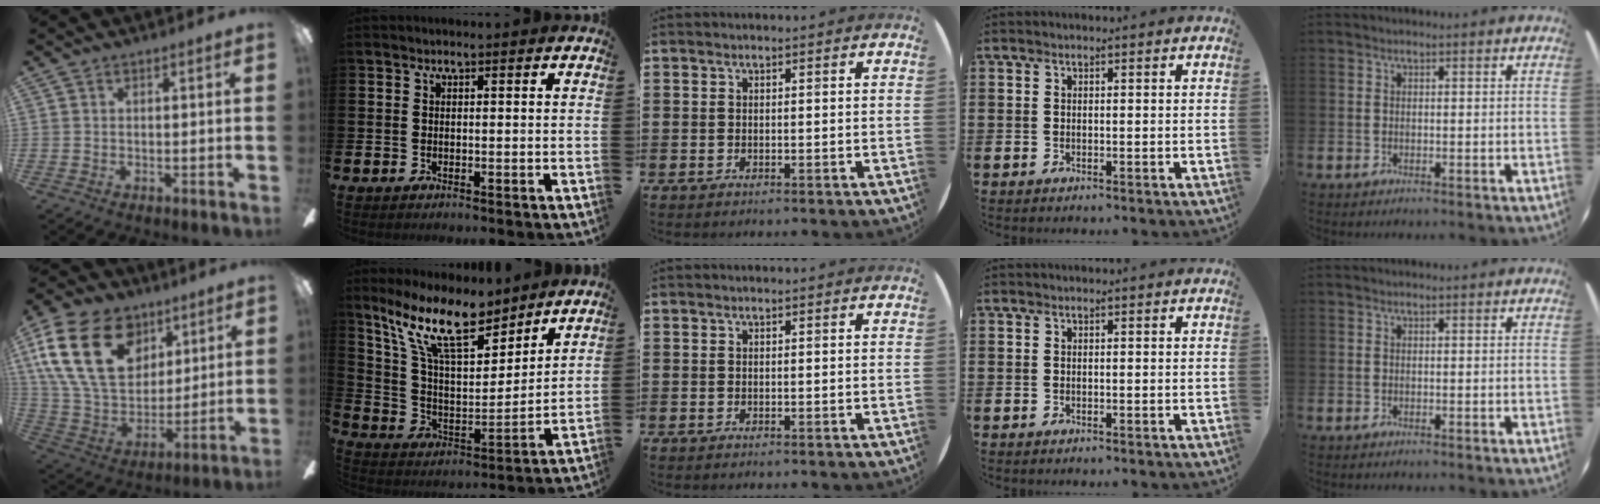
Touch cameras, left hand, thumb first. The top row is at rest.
{"thumb": {"total": 24.0, "force": [10.0, 16.4, 14.4], "torque": [-0.296, -0.028, 0.178]}, "index": {"total": 13.5, "force": [10.8, 4.1, 7.0], "torque": [-0.172, -0.048, 0.194]}}